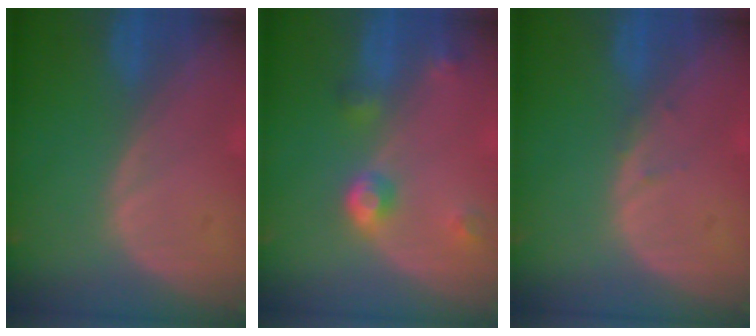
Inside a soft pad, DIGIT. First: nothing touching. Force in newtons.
{"total": 4.7, "press": 4.3, "slide": 2.0}
{"total": 0.8, "press": 0.7, "slide": 0.3}